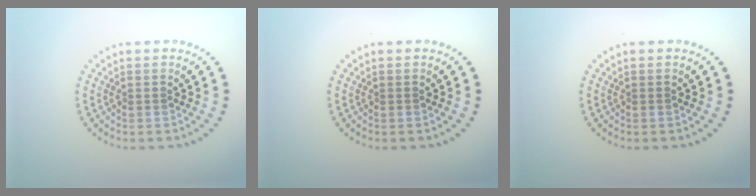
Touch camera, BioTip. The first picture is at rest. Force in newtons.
{"total": 0.0}
{"total": 0.0}